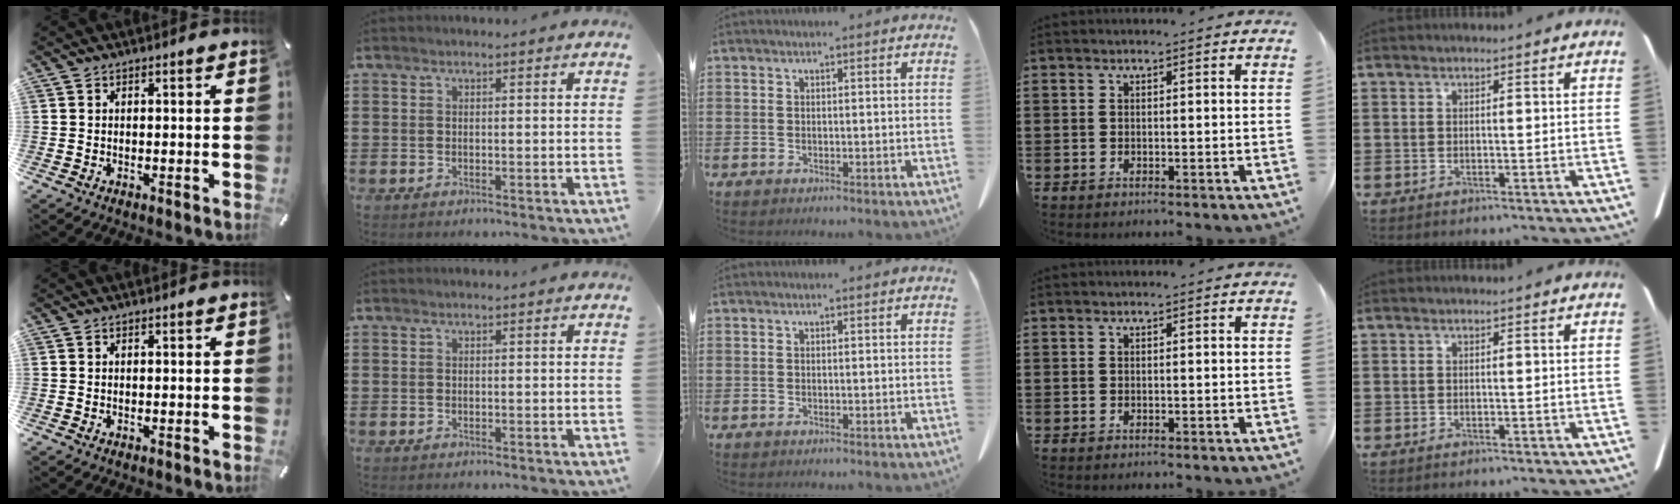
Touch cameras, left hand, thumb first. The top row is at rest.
{}